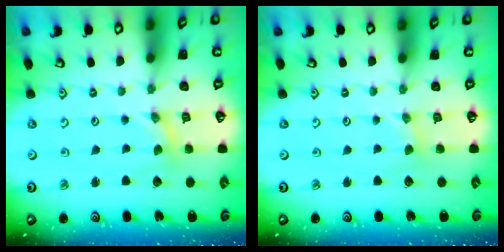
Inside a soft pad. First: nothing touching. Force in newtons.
{"total": 0.6, "press": 0.5, "slide": 0.1}